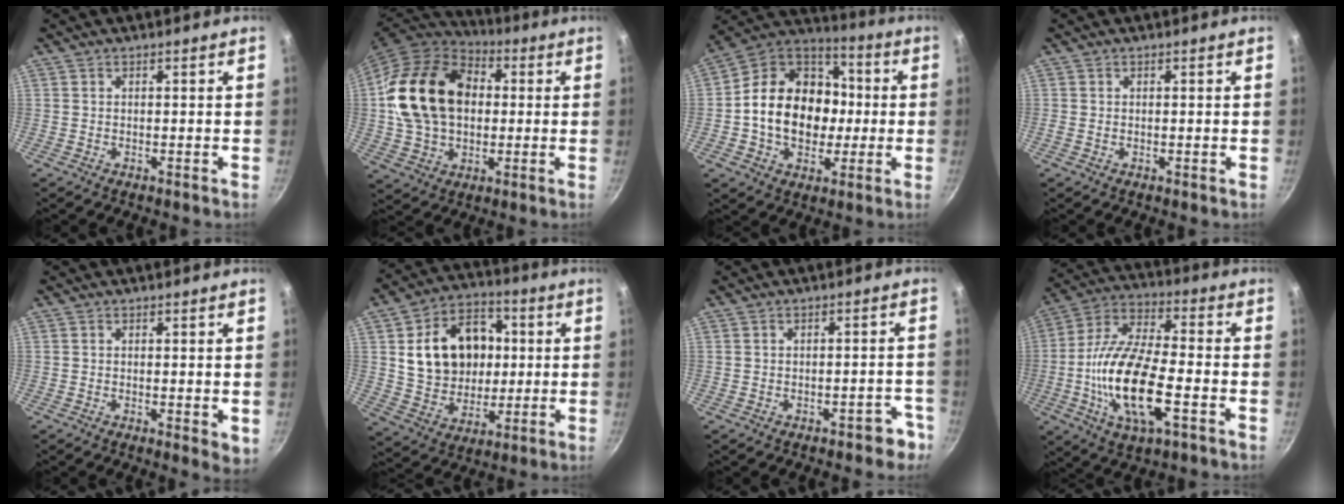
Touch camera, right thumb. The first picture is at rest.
{"total": 22.0, "force": [2.4, 15.9, 15.0], "torque": [-0.257, 0.027, 0.038]}
{"total": 20.3, "force": [-0.9, 15.8, 12.8], "torque": [-0.179, 0.036, -0.023]}
{"total": 0.0}
{"total": 3.0, "force": [0.0, 1.1, 2.8], "torque": [-0.035, -0.010, -0.001]}
{"total": 18.4, "force": [2.7, 14.2, 11.4], "torque": [-0.152, 0.015, 0.050]}
{"total": 4.1, "force": [-2.6, 2.1, 2.3], "torque": [0.004, 0.035, -0.016]}
{"total": 19.1, "force": [-4.7, 7.5, 16.9], "torque": [-0.324, 0.021, -0.100]}